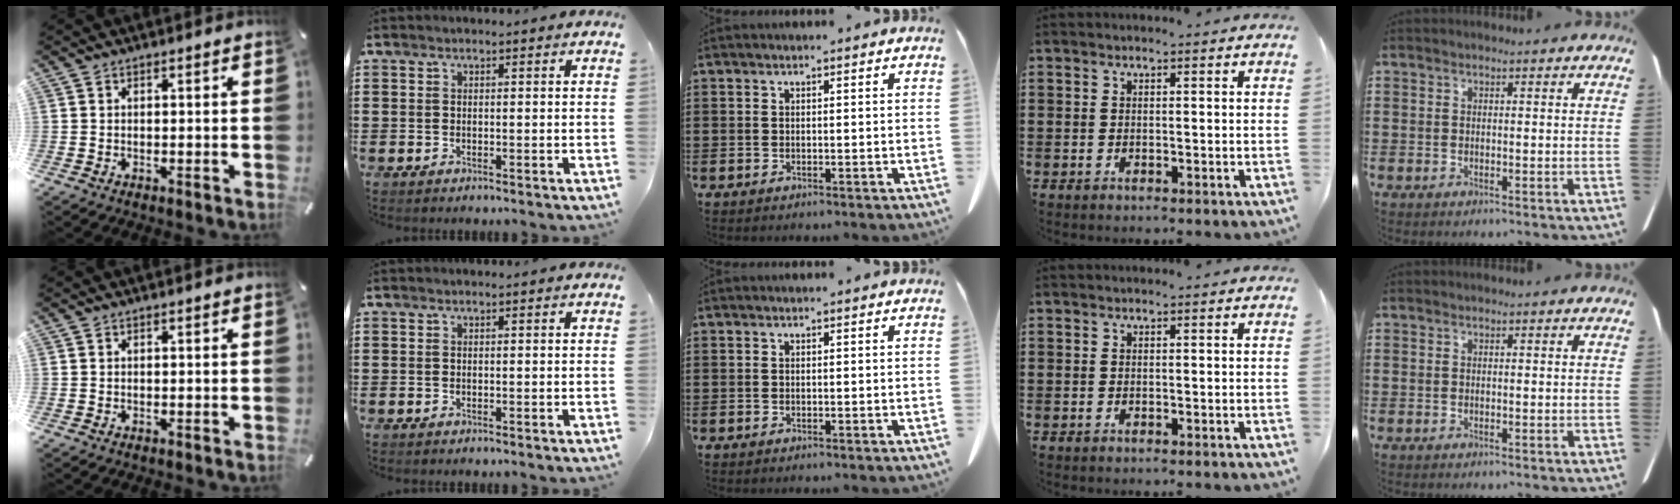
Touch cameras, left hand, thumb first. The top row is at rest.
{}